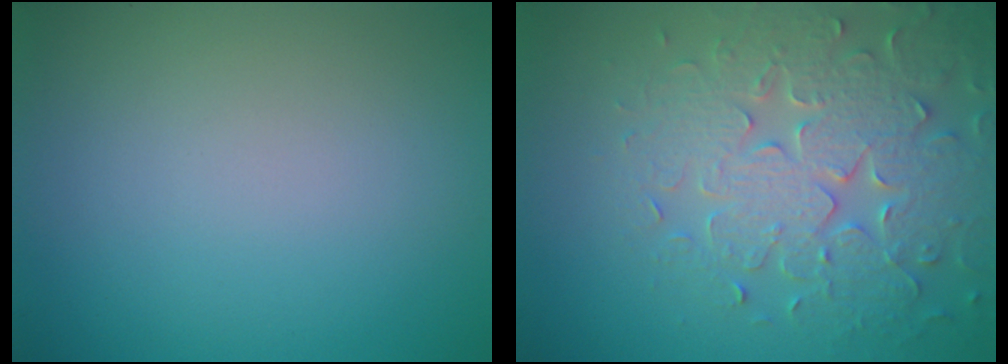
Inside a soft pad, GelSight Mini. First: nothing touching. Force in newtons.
{"total": 6.7, "press": 5.6, "slide": 3.7}